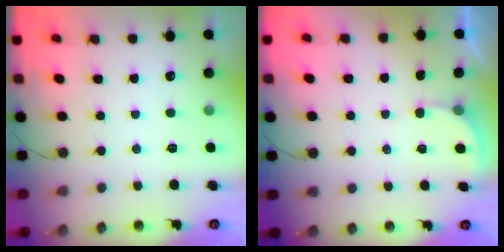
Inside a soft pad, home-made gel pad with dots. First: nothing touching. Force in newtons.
{"total": 2.7, "press": 2.7, "slide": 0.3}